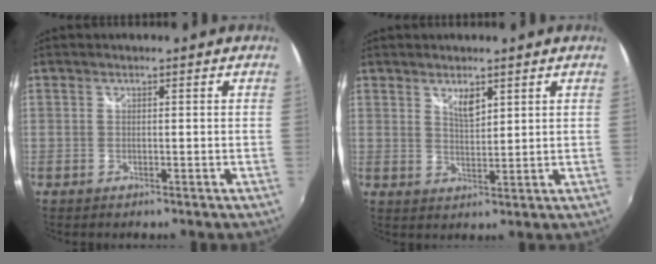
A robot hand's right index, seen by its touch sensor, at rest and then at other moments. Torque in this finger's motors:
{"motor_torque": [0.01, 0.04, 0.03, 0.04]}